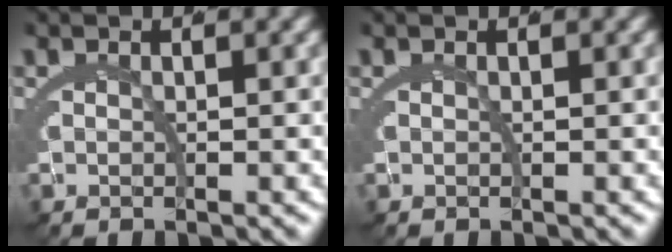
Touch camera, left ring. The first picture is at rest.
{"total": 0.0}